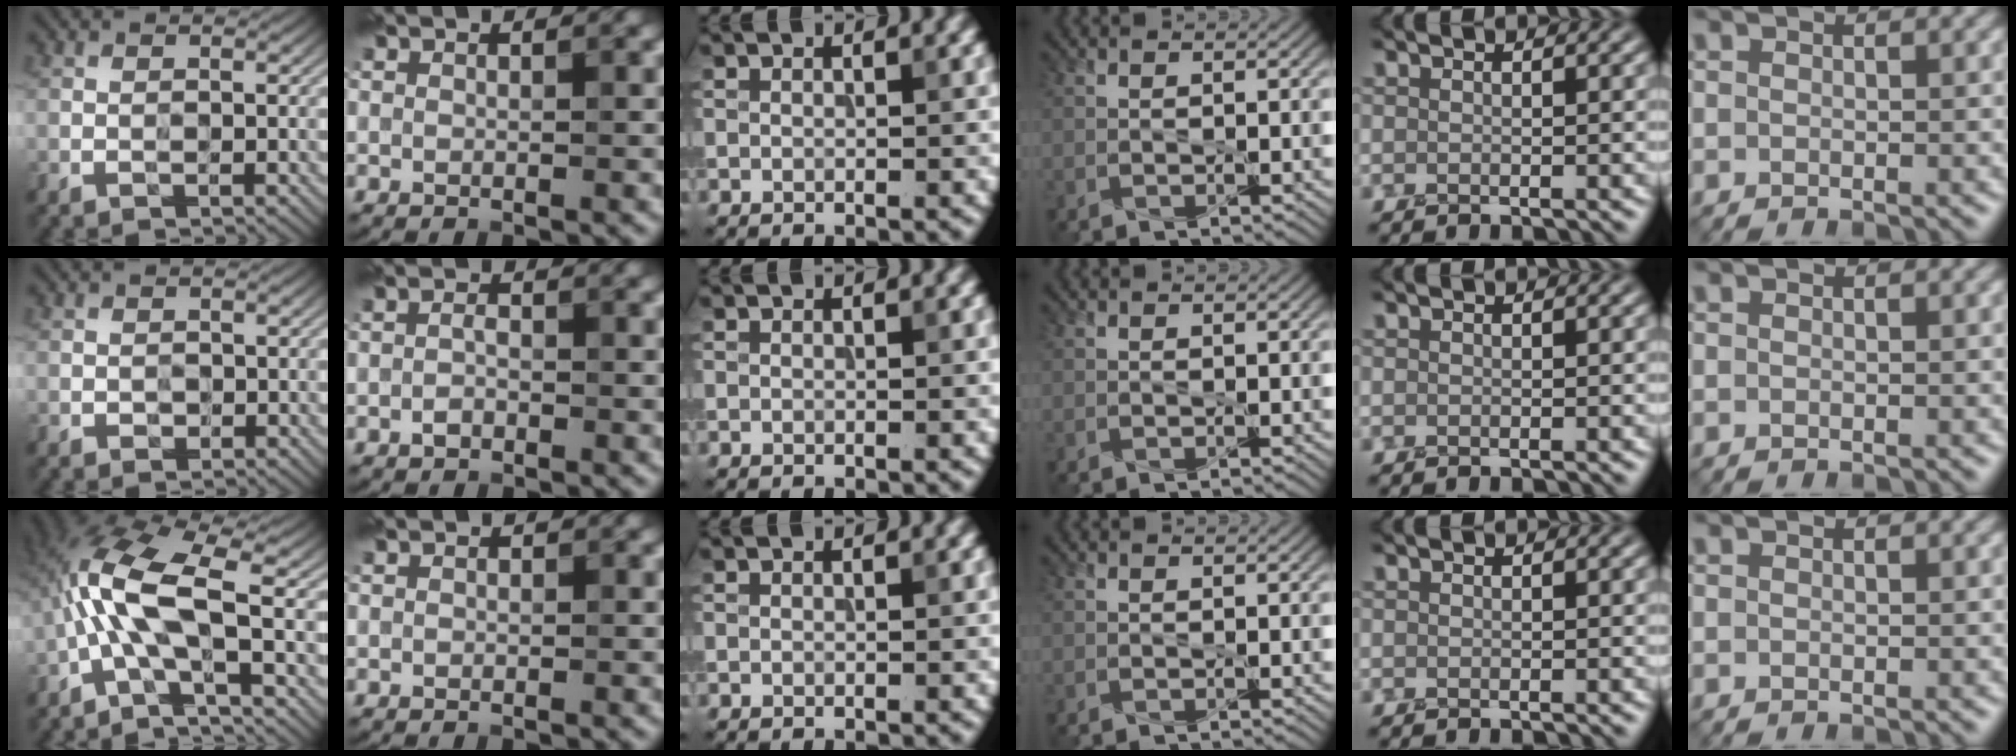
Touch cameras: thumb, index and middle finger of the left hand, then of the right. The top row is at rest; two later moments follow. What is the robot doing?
{"motion": "peel", "object": "tape"}